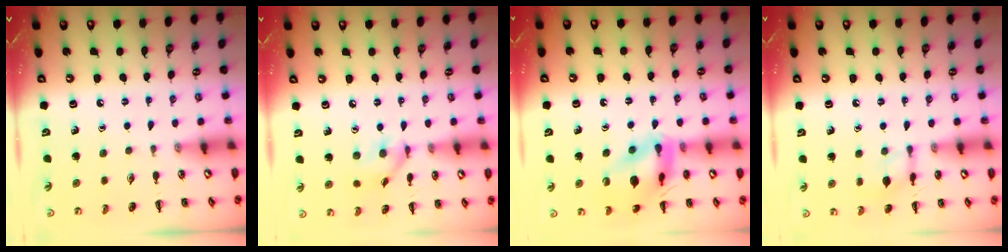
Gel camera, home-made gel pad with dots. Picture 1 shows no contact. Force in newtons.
{"total": 8.4, "press": 8.3, "slide": 0.7}
{"total": 14.2, "press": 14.0, "slide": 1.8}
{"total": 7.8, "press": 7.7, "slide": 1.4}